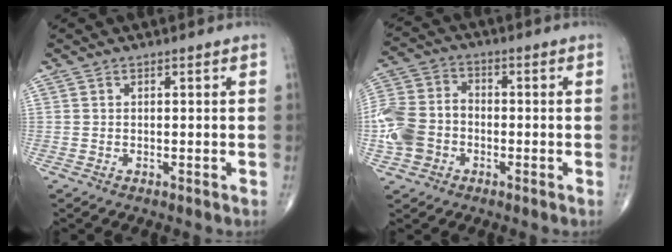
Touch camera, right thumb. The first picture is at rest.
{"total": 10.5, "force": [-2.9, 8.2, 5.8], "torque": [-0.120, 0.029, -0.064]}